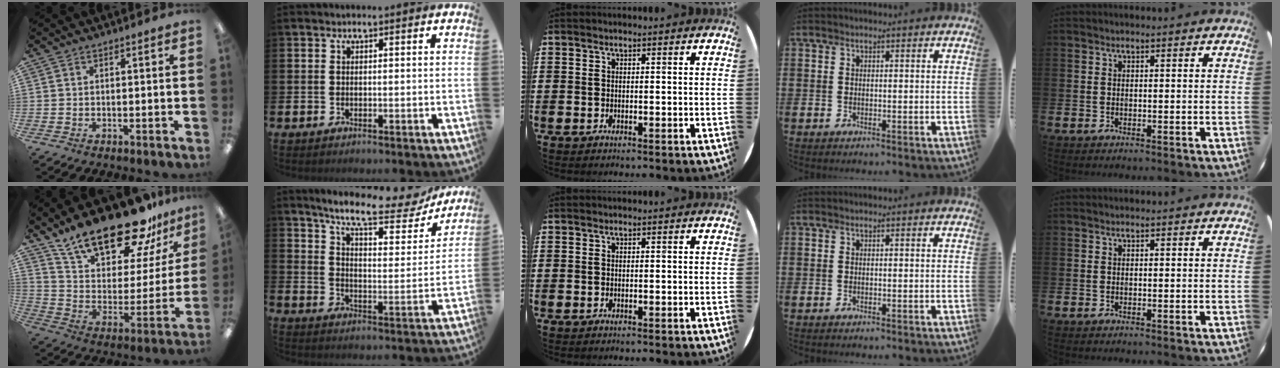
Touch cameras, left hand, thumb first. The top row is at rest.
{"thumb": {"total": 23.8, "force": [19.0, 8.1, 11.9], "torque": [-0.203, -0.132, 0.328]}, "index": {"total": 10.7, "force": [9.3, 2.3, 4.8], "torque": [-0.110, -0.056, 0.155]}}